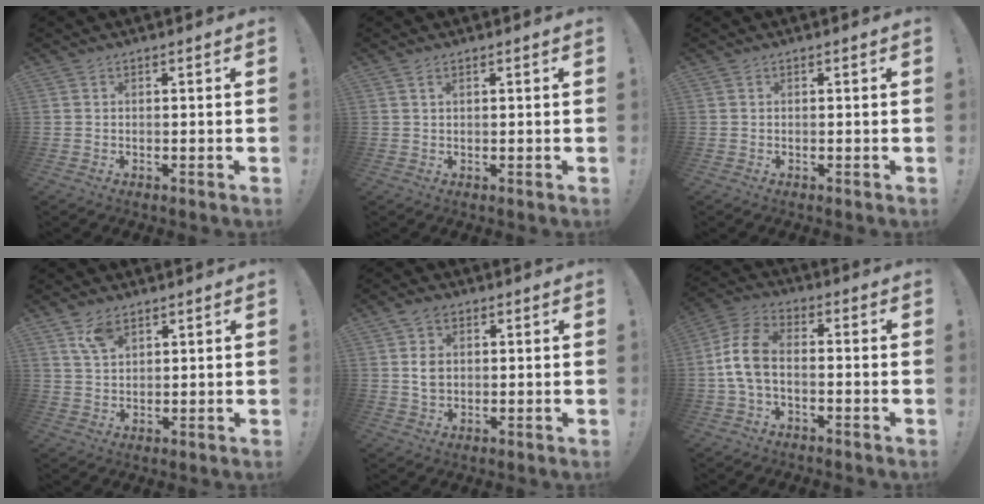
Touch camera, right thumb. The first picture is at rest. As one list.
[{"total": 1.1, "force": [0.7, 0.4, 0.8], "torque": [-0.015, -0.001, 0.011]}, {"total": 0.0}, {"total": 6.7, "force": [4.1, 3.8, 3.7], "torque": [-0.071, -0.012, 0.080]}, {"total": 5.9, "force": [1.5, 4.5, 3.6], "torque": [-0.065, 0.006, 0.027]}, {"total": 9.7, "force": [-0.7, 5.6, 8.0], "torque": [-0.175, 0.012, -0.006]}]